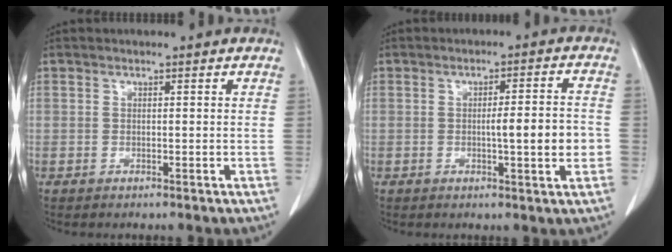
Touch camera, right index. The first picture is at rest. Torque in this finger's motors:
{"motor_torque": [0.80, -0.15, 0.50, 0.10]}